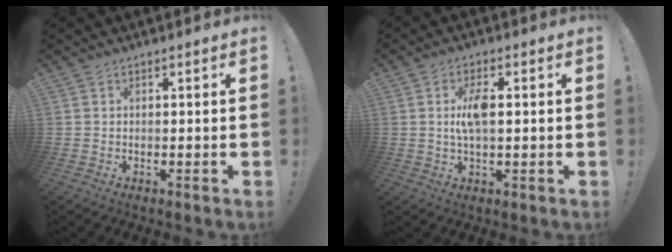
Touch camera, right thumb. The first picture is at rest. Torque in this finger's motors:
{"motor_torque": [1.41, 1.33, 0.85, -0.73, 0.35]}